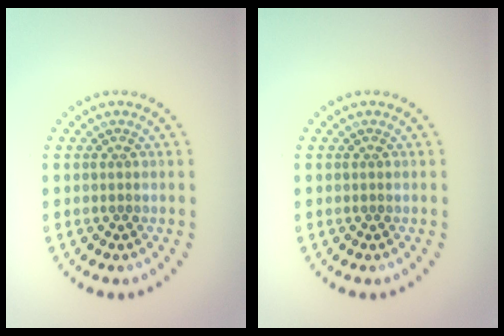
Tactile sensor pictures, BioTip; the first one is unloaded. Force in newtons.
{"total": 0.0}